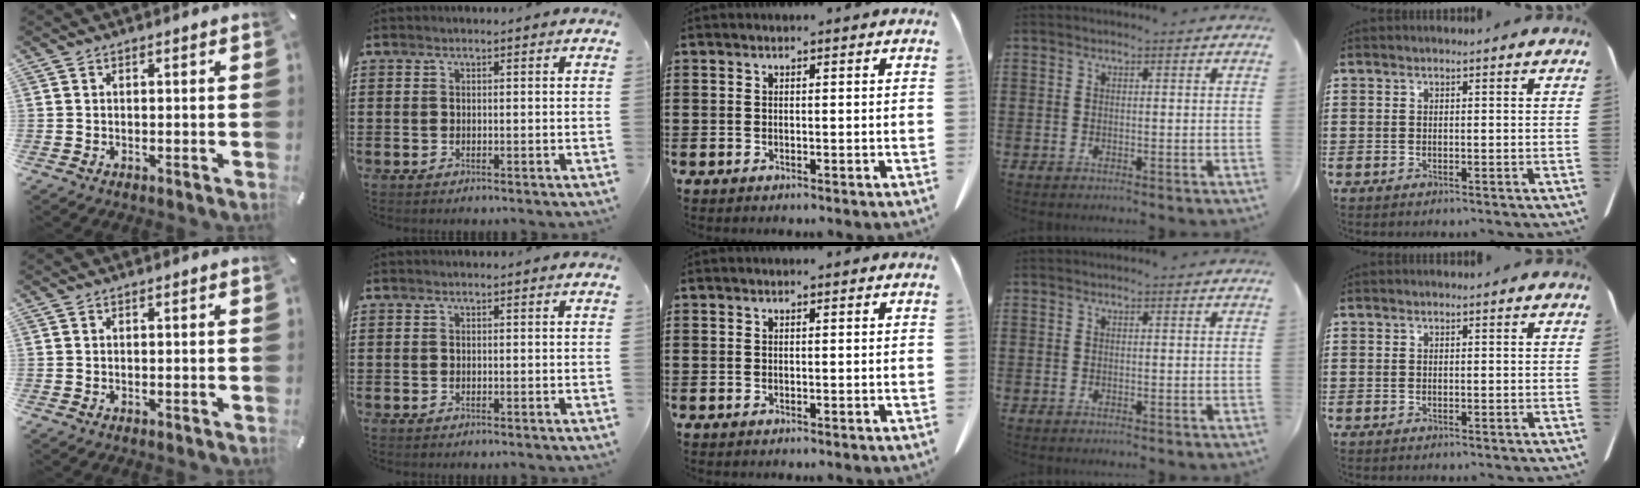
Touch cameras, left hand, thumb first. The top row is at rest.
{}